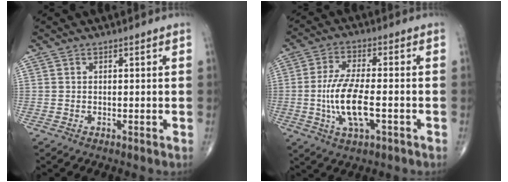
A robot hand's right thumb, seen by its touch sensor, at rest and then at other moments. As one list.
[{"total": 10.8, "force": [-2.2, 4.1, 9.8], "torque": [-0.198, 0.008, -0.041]}]